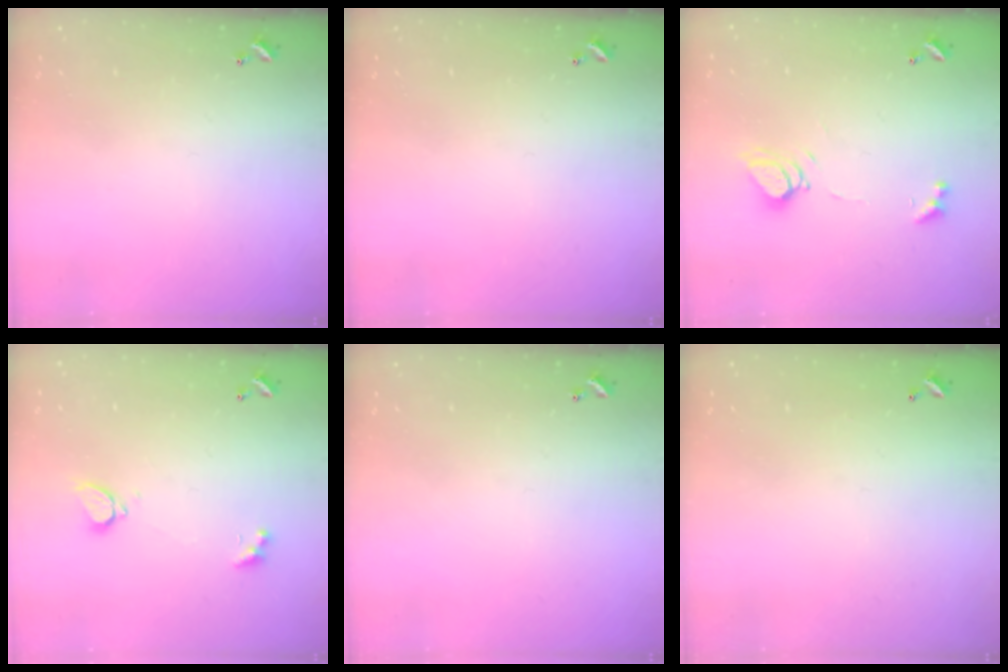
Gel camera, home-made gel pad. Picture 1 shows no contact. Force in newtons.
{"total": 0.0}
{"total": 7.1, "press": 7.1, "slide": 0.8}
{"total": 2.1, "press": 1.9, "slide": 0.9}
{"total": 0.0}
{"total": 2.8, "press": 2.8, "slide": 0.1}